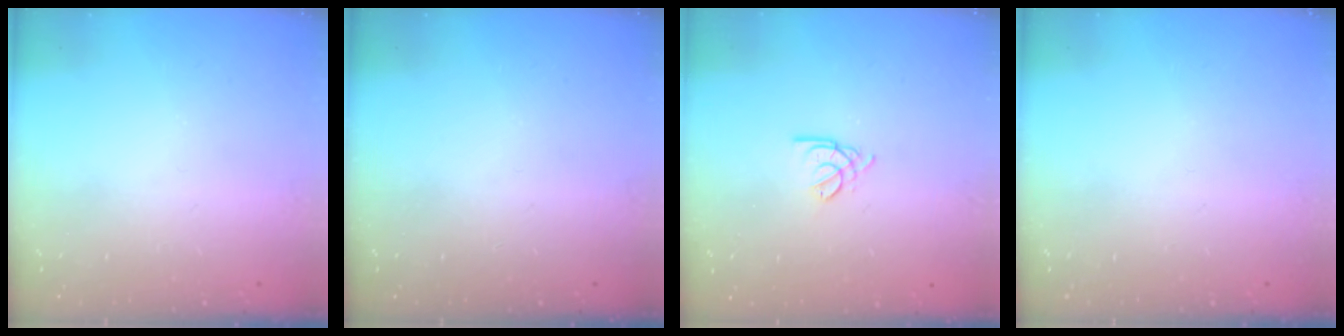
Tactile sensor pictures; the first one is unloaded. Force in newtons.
{"total": 0.0}
{"total": 3.0, "press": 2.9, "slide": 0.5}
{"total": 0.0}